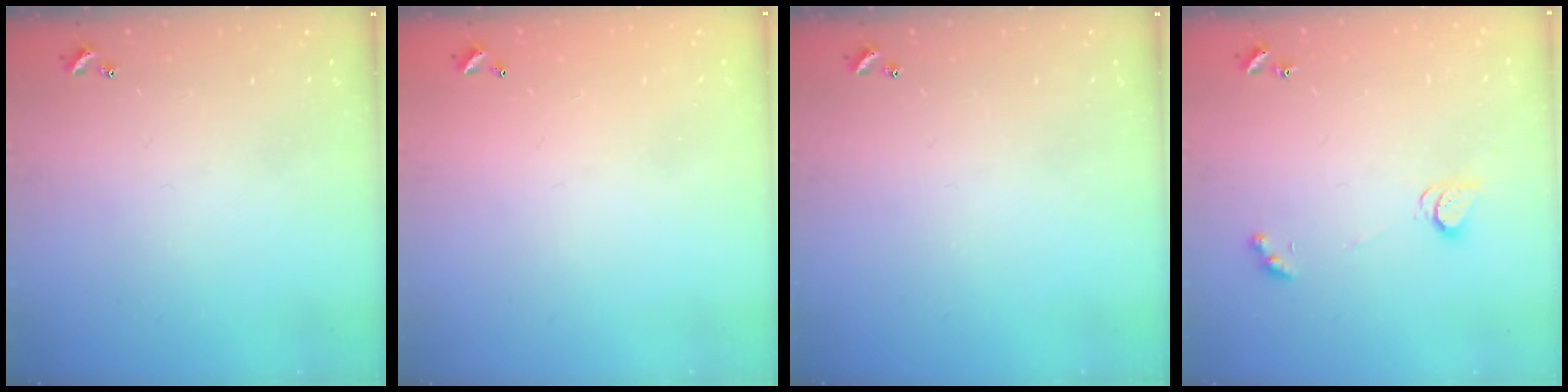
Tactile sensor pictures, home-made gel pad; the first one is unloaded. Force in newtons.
{"total": 2.8, "press": 2.8, "slide": 0.1}
{"total": 0.0}
{"total": 2.5, "press": 2.4, "slide": 0.3}